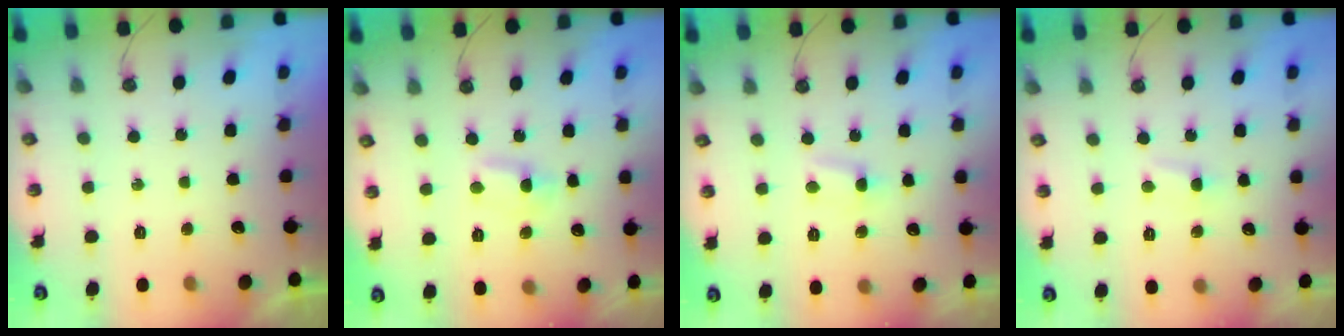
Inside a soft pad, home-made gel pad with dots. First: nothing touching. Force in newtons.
{"total": 1.8, "press": 1.8, "slide": 0.2}
{"total": 2.5, "press": 2.5, "slide": 0.4}
{"total": 1.5, "press": 1.4, "slide": 0.2}